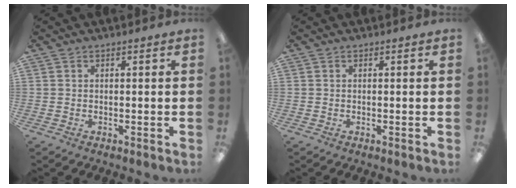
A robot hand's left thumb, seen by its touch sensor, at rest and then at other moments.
{"total": 0.0}